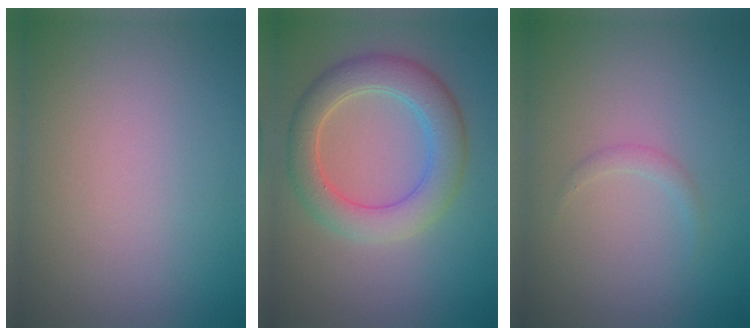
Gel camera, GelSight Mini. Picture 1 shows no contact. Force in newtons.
{"total": 5.1, "press": 5.0, "slide": 0.4}
{"total": 0.8, "press": 0.8, "slide": 0.1}